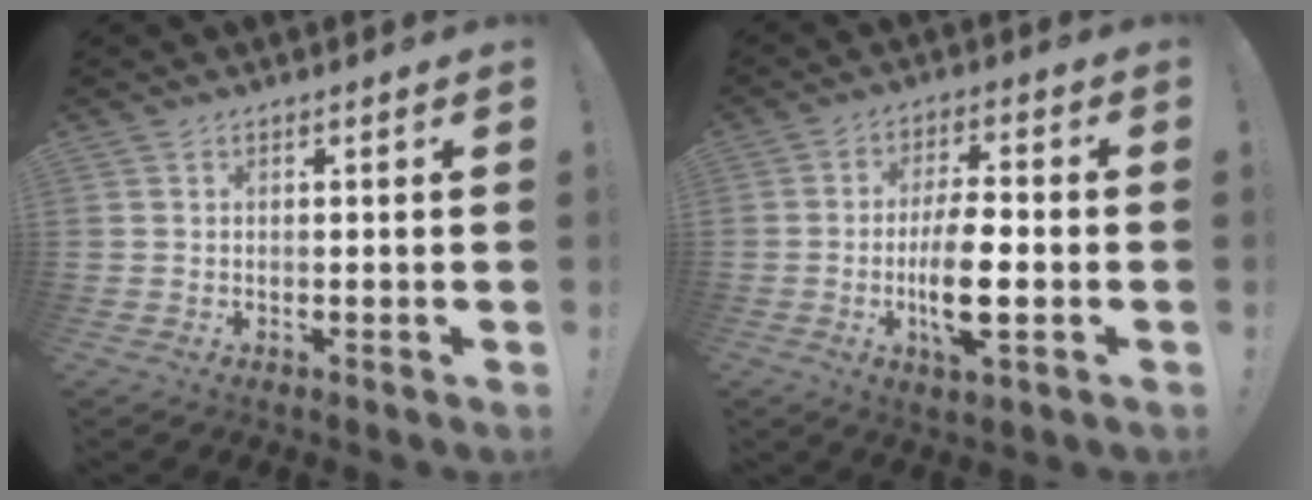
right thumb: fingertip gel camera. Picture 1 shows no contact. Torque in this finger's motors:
{"motor_torque": [1.98, 1.82, 1.15, -1.02, 0.11]}